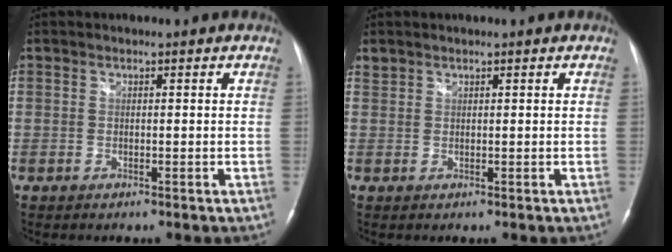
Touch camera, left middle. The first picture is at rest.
{"total": 0.9, "force": [0.8, 0.4, 0.0], "torque": [-0.002, 0.007, 0.018]}